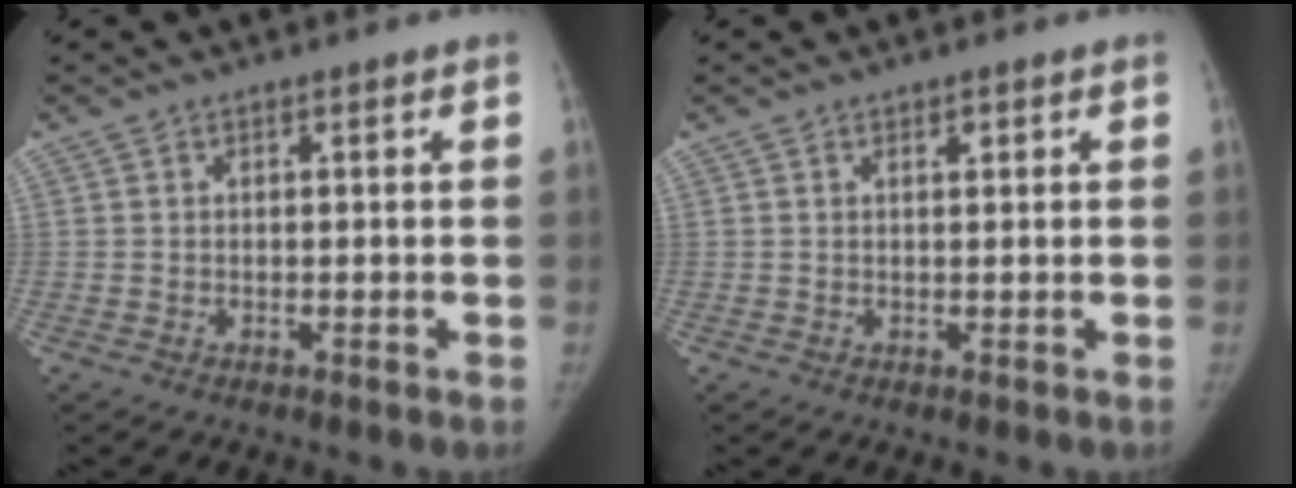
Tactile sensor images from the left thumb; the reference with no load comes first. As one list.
[{"total": 0.9, "force": [0.5, 0.4, 0.6], "torque": [-0.005, -0.002, 0.008]}]